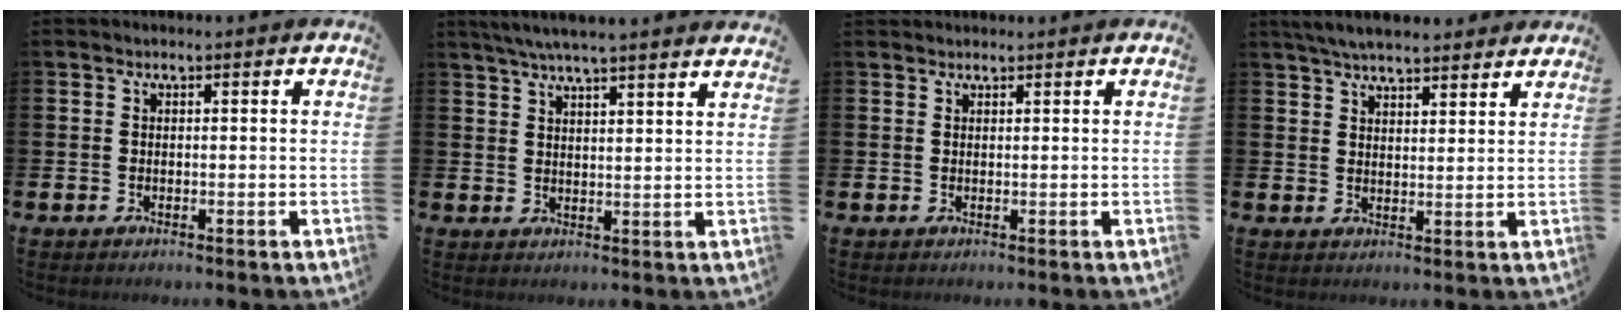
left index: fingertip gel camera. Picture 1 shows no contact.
{"total": 5.3, "force": [5.1, -0.3, 1.6], "torque": [-0.051, -0.016, 0.093]}
{"total": 0.9, "force": [0.9, 0.1, -0.1], "torque": [0.010, -0.001, 0.015]}
{"total": 5.3, "force": [5.1, 0.7, 1.2], "torque": [-0.031, -0.018, 0.092]}